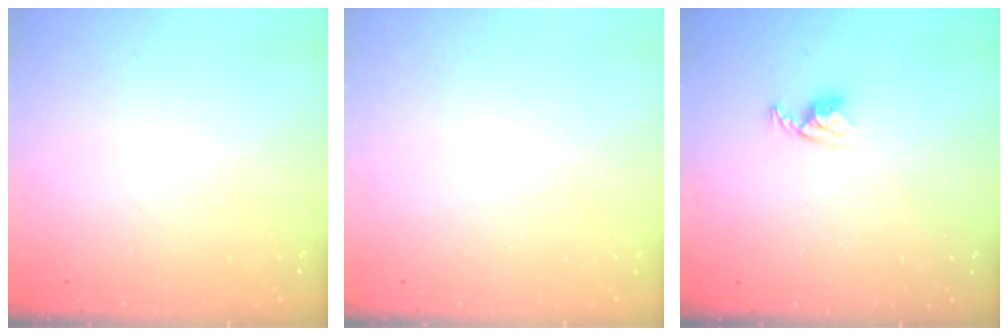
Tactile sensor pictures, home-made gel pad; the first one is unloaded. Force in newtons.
{"total": 0.0}
{"total": 4.8, "press": 4.8, "slide": 0.2}